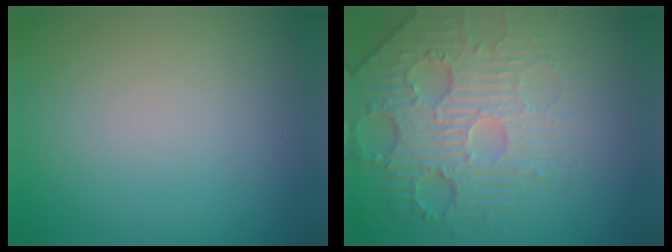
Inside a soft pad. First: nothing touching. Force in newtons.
{"total": 4.5, "press": 4.2, "slide": 1.6}